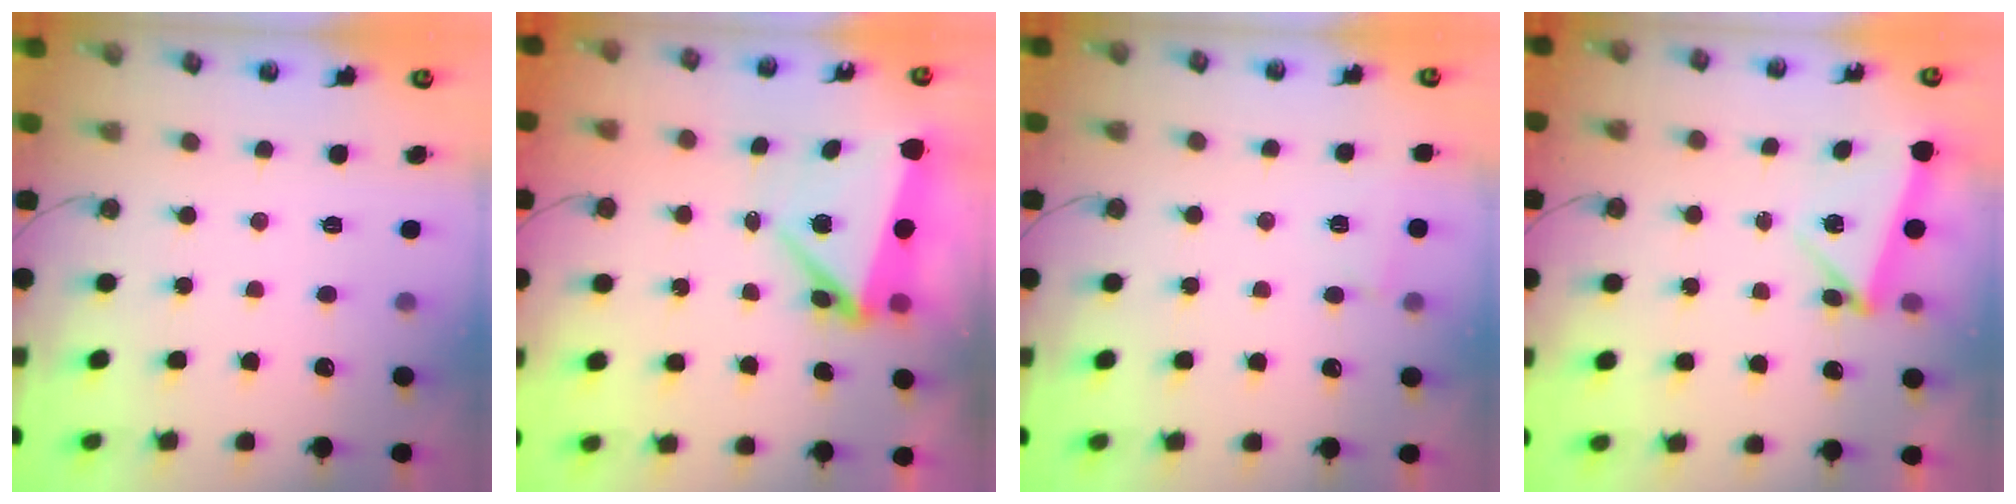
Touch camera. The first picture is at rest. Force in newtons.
{"total": 8.8, "press": 6.2, "slide": 6.3}
{"total": 3.0, "press": 2.8, "slide": 0.9}
{"total": 5.6, "press": 5.3, "slide": 1.6}